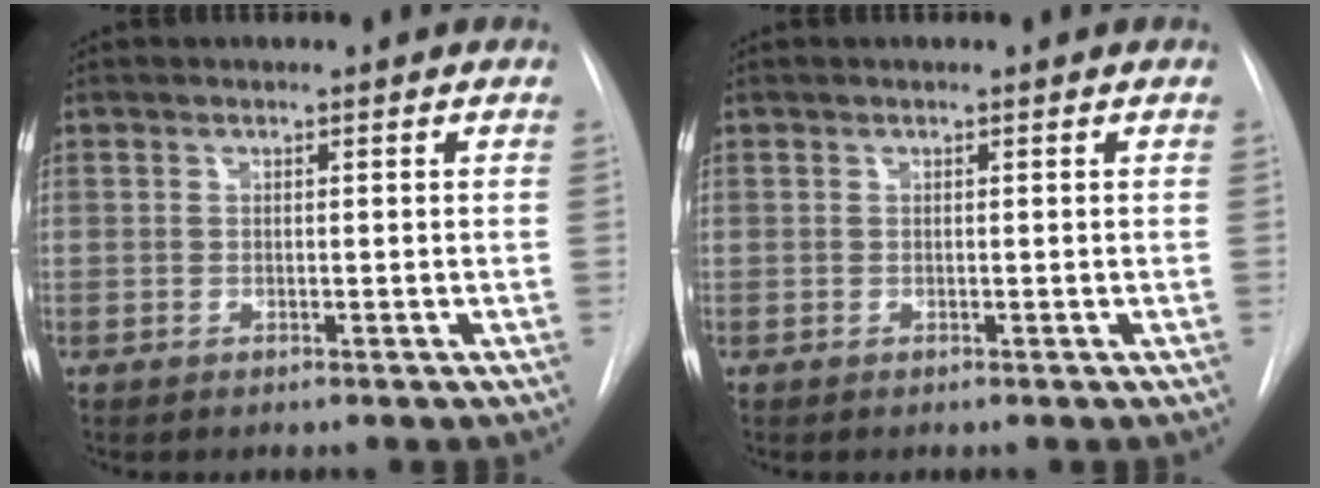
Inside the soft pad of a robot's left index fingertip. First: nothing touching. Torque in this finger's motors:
{"motor_torque": [-0.05, 0.07, 0.00, 0.00]}